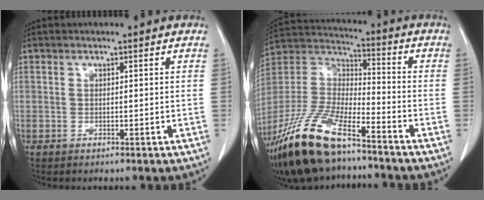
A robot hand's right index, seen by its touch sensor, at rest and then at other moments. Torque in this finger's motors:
{"motor_torque": [1.33, -0.81, 0.84, 0.11]}